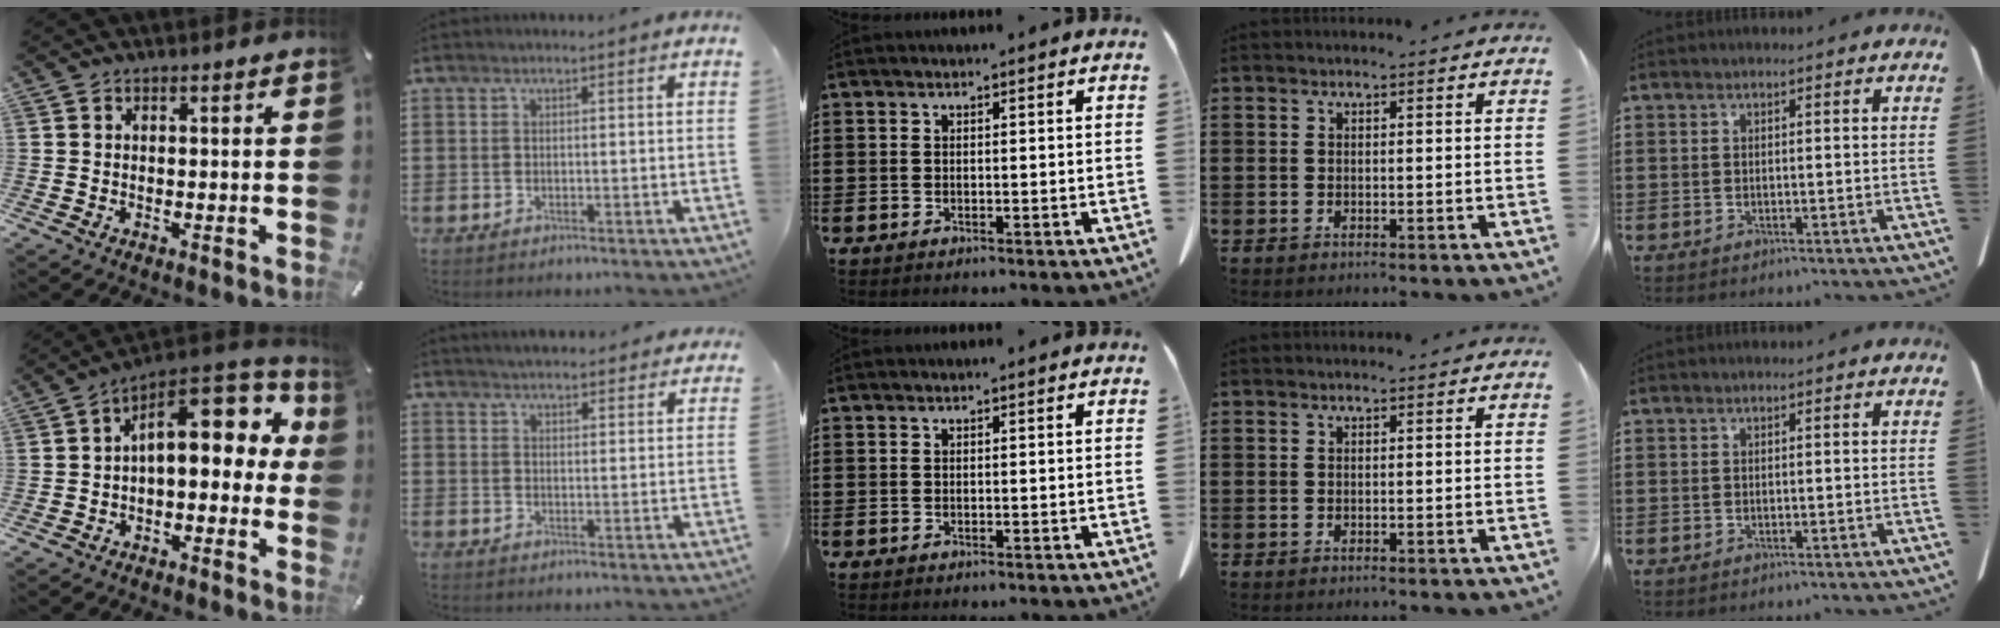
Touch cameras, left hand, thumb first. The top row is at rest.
{"thumb": {"total": 14.5, "force": [4.7, 7.7, 11.4], "torque": [-0.151, -0.038, 0.078]}, "index": {"total": 3.0, "force": [3.0, 0.2, 0.2], "torque": [-0.012, -0.007, 0.057]}}